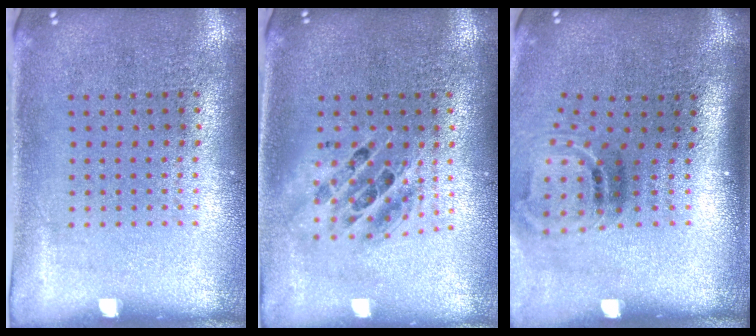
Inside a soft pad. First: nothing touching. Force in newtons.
{"total": 1.5, "press": 1.3, "slide": 0.8}
{"total": 1.9, "press": 1.2, "slide": 1.5}